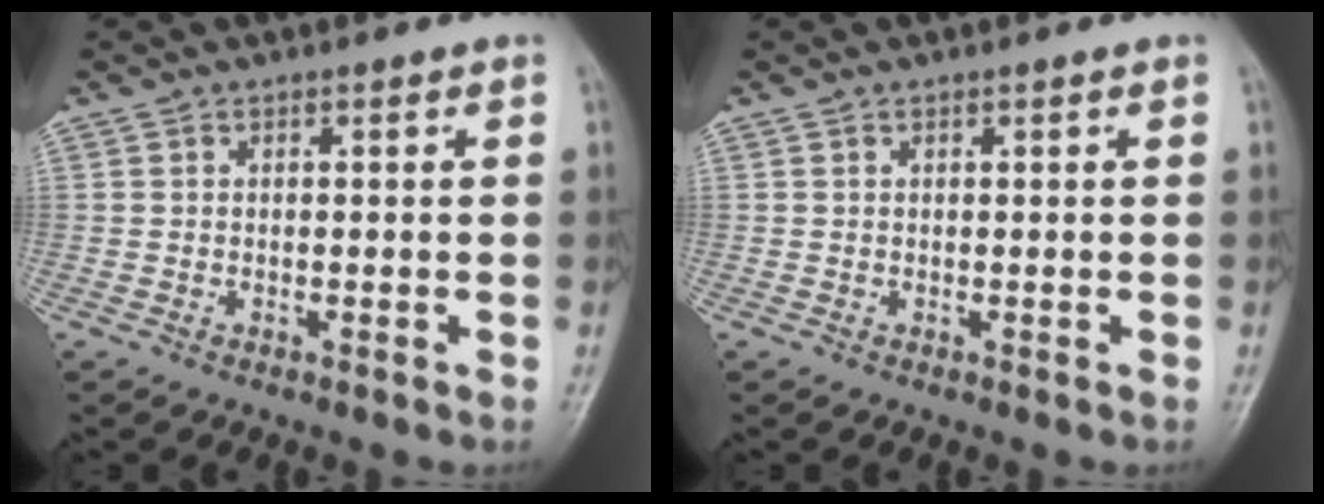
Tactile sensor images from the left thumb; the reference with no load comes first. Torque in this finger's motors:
{"motor_torque": [-0.04, 0.07, -0.08, -0.09, 0.00]}